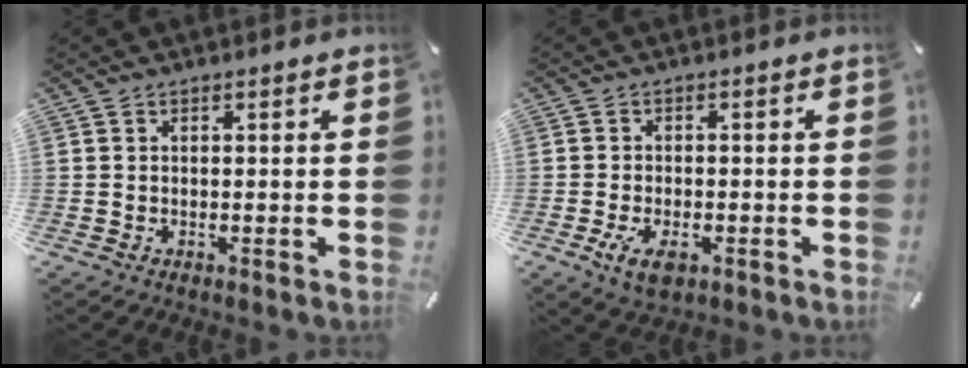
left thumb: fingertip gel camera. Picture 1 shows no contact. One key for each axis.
{"total": 5.0, "fx": -2.1, "fy": 2.9, "fz": 3.5, "tx": -0.067, "ty": 0.002, "tz": -0.040}